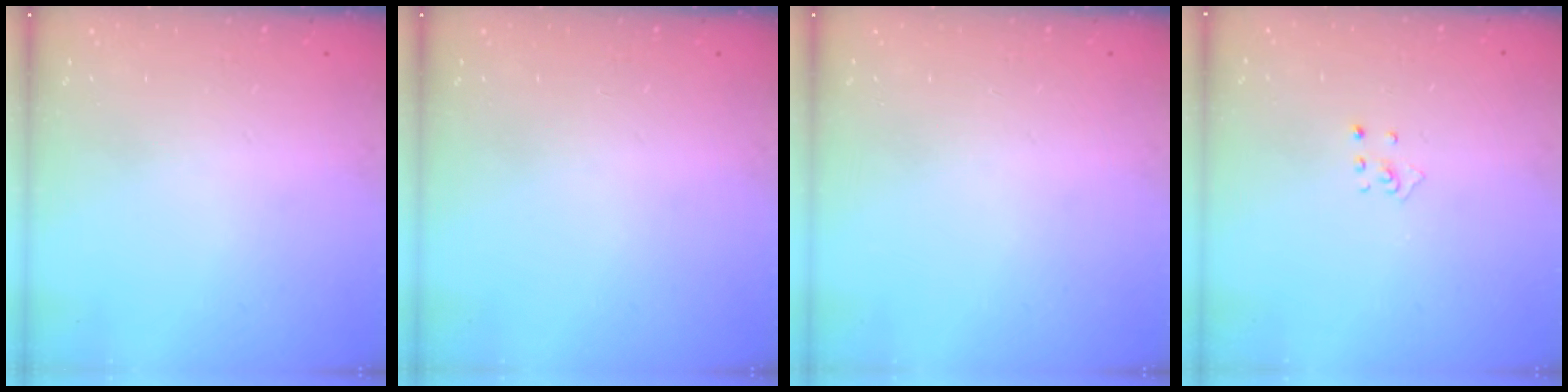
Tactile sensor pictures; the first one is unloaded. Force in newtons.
{"total": 0.0}
{"total": 0.0}
{"total": 2.9, "press": 2.9, "slide": 0.3}